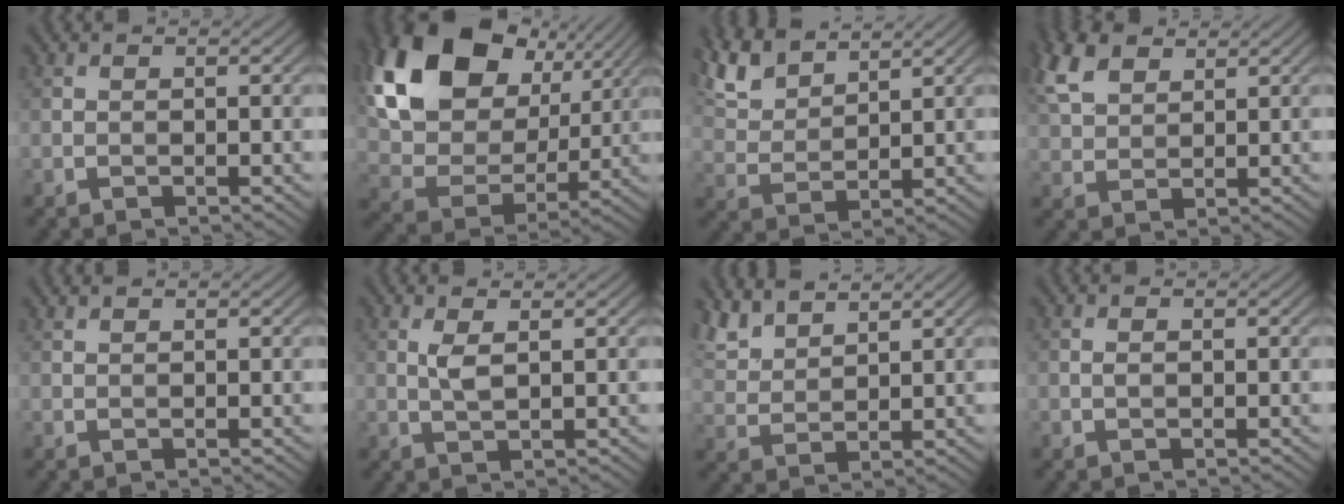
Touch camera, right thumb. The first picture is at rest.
{"total": 21.8, "force": [9.7, 15.3, 12.2], "torque": [-0.312, 0.044, 0.207]}
{"total": 7.7, "force": [6.1, 2.7, 4.0], "torque": [-0.108, 0.017, 0.129]}
{"total": 7.3, "force": [4.2, 4.1, 4.3], "torque": [-0.126, 0.018, 0.087]}
{"total": 0.7, "force": [0.7, 0.0, 0.2], "torque": [-0.009, 0.005, 0.017]}
{"total": 2.1, "force": [0.7, 0.5, 1.9], "torque": [-0.049, 0.001, 0.017]}
{"total": 5.8, "force": [4.9, 2.0, 2.5], "torque": [-0.069, 0.009, 0.106]}
{"total": 0.6, "force": [0.0, 0.3, 0.5], "torque": [-0.012, 0.001, 0.000]}